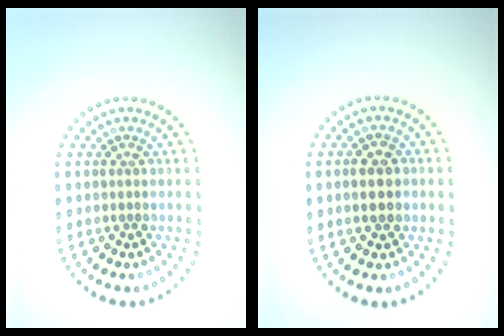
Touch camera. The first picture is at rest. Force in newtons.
{"total": 2.5, "press": 2.5, "slide": 0.2}